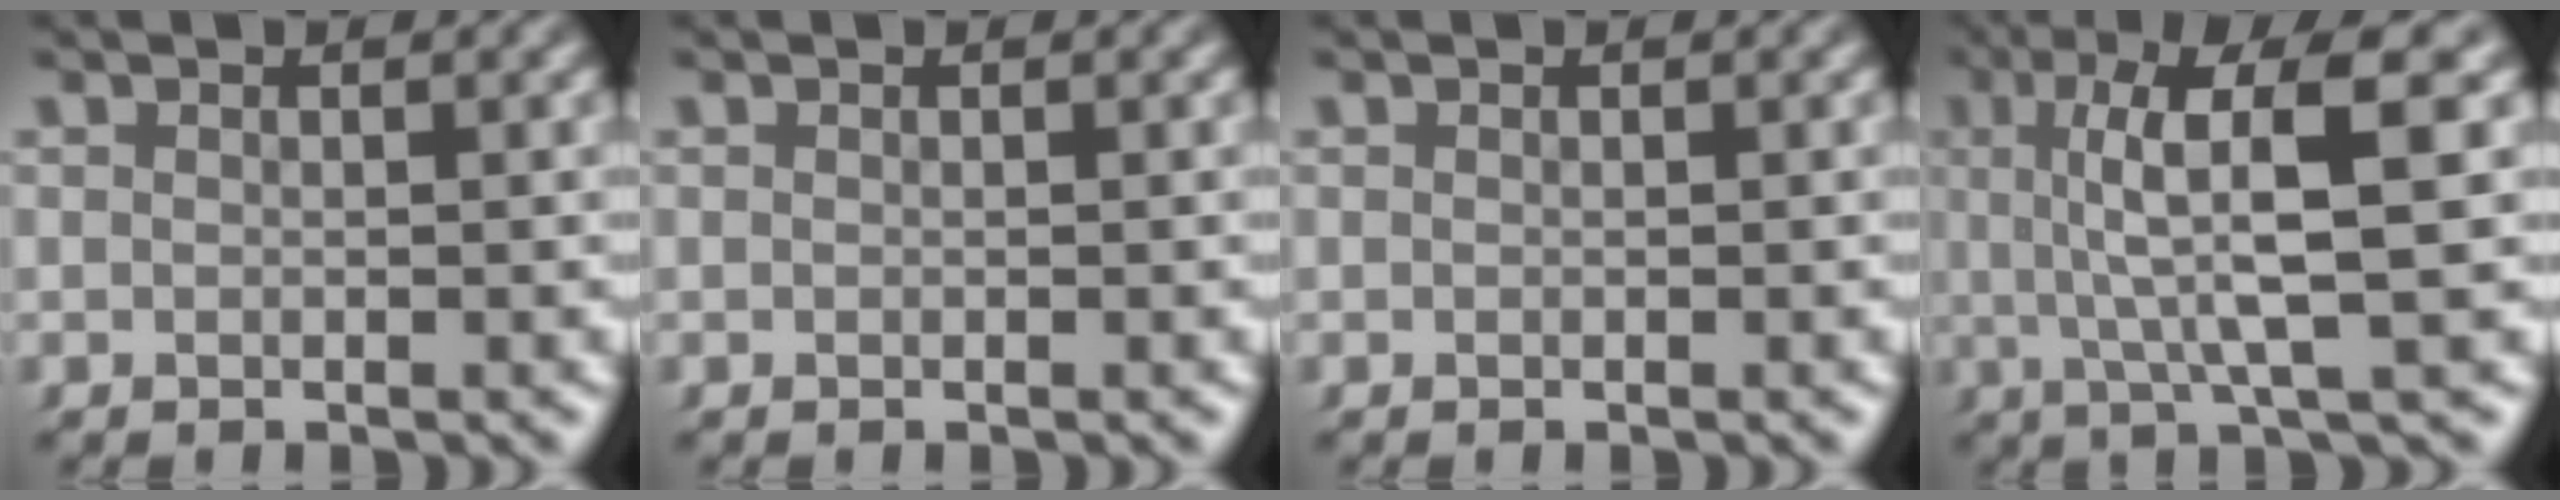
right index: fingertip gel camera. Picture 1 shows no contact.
{"total": 0.0}
{"total": 0.0}
{"total": 8.0, "force": [2.2, 1.5, 7.5], "torque": [-0.120, 0.009, 0.029]}